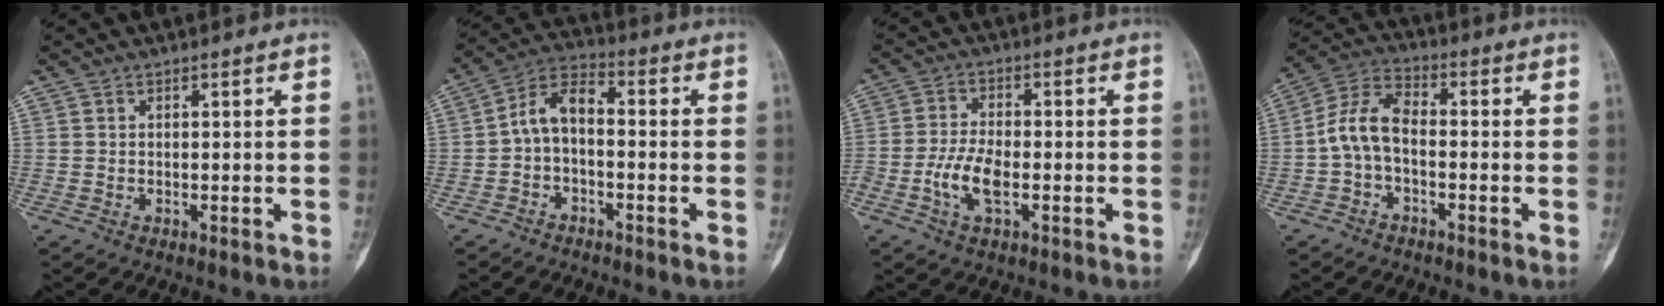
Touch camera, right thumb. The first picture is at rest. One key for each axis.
{"total": 7.0, "fx": -1.1, "fy": 3.8, "fz": 5.8, "tx": -0.103, "ty": 0.033, "tz": -0.034}
{"total": 6.6, "fx": -2.0, "fy": 3.0, "fz": 5.5, "tx": -0.117, "ty": 0.010, "tz": -0.038}
{"total": 7.7, "fx": -1.5, "fy": 4.2, "fz": 6.3, "tx": -0.126, "ty": 0.030, "tz": -0.042}